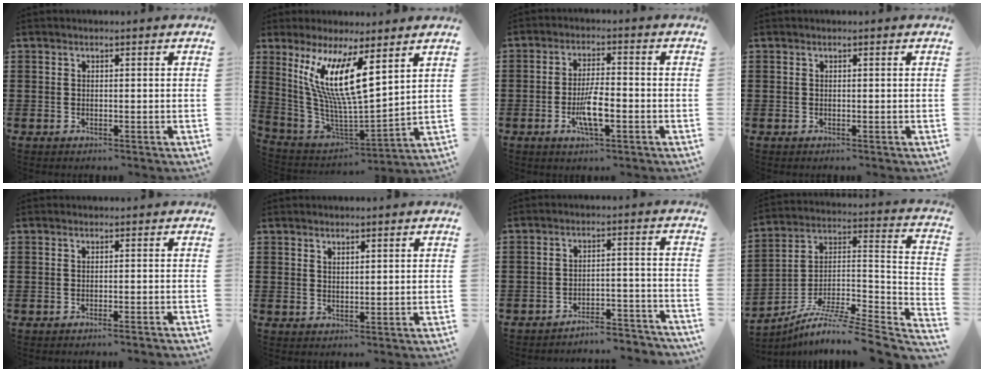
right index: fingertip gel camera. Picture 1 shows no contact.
{"total": 12.0, "force": [5.4, 1.7, 10.6], "torque": [-0.234, -0.038, 0.092]}
{"total": 5.9, "force": [-1.9, 1.5, 5.3], "torque": [-0.115, -0.006, -0.040]}
{"total": 0.0}
{"total": 0.5, "force": [-0.5, -0.1, 0.3], "torque": [-0.007, -0.001, -0.010]}
{"total": 1.4, "force": [1.3, 0.3, 0.2], "torque": [-0.006, 0.002, 0.025]}
{"total": 4.5, "force": [-4.3, 0.2, 1.0], "torque": [-0.022, 0.001, -0.089]}
{"total": 8.0, "force": [-6.1, 0.8, 5.1], "torque": [-0.090, -0.005, -0.125]}